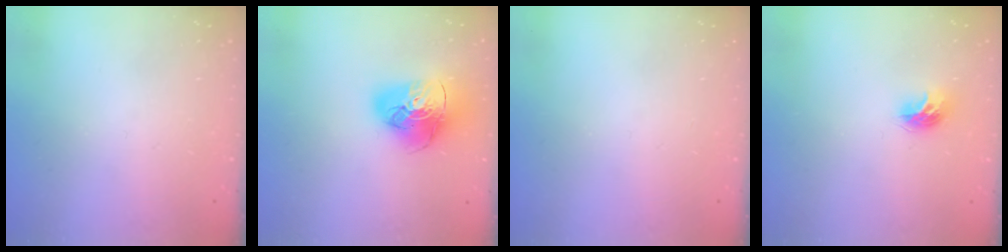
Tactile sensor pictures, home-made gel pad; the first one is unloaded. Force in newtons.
{"total": 15.5, "press": 15.4, "slide": 1.8}
{"total": 0.0}
{"total": 8.6, "press": 8.6, "slide": 0.0}